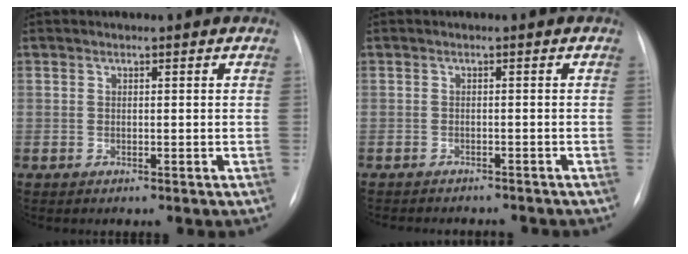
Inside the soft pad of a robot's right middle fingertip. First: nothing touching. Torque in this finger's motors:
{"motor_torque": [0.13, -0.14, 0.03, 0.02]}